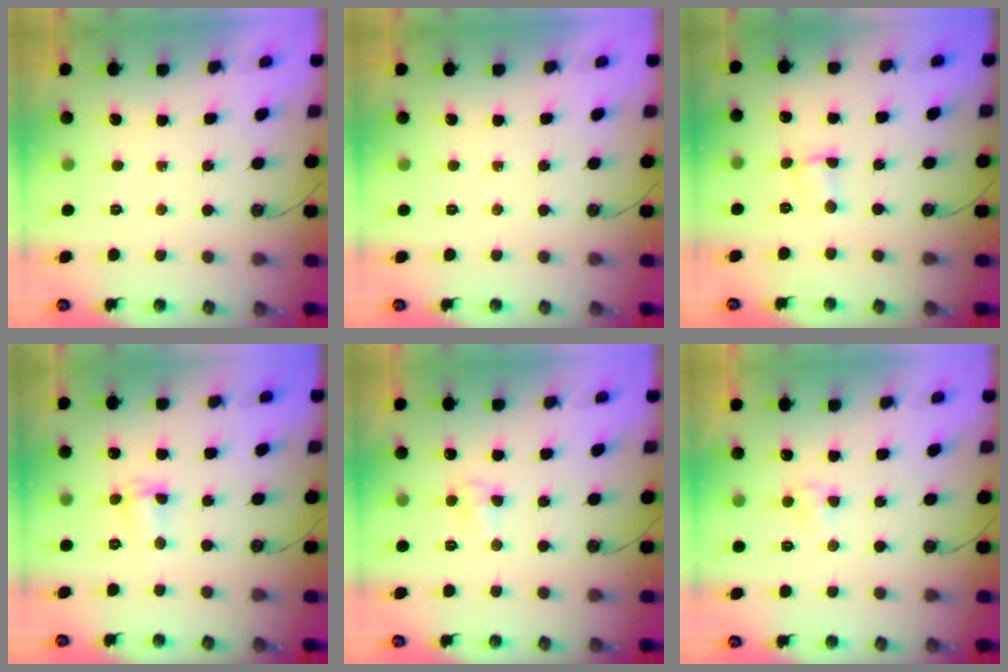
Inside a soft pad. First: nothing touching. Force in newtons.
{"total": 0.0}
{"total": 2.2, "press": 2.2, "slide": 0.4}
{"total": 2.4, "press": 2.4, "slide": 0.3}
{"total": 4.4, "press": 4.4, "slide": 0.5}
{"total": 2.8, "press": 2.8, "slide": 0.3}